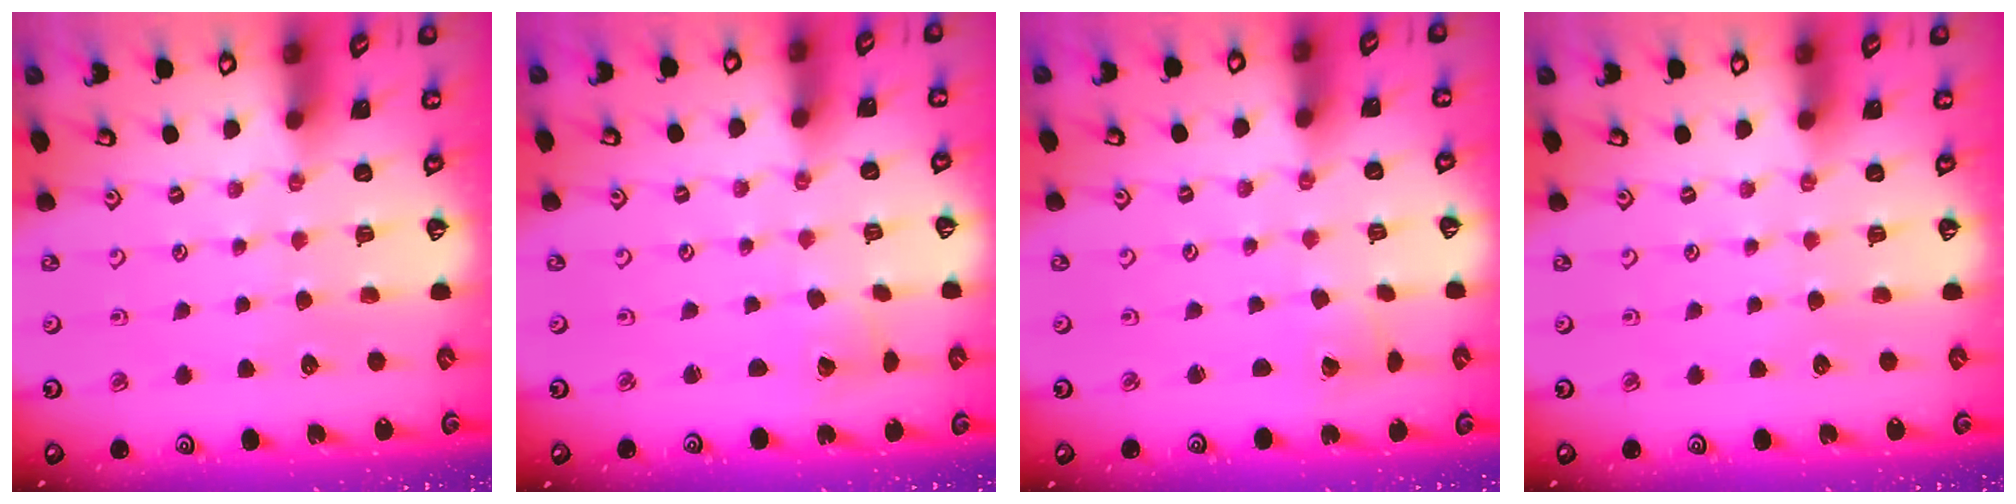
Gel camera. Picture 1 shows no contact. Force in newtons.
{"total": 2.0, "press": 2.0, "slide": 0.3}
{"total": 2.0, "press": 2.0, "slide": 0.3}
{"total": 0.0}